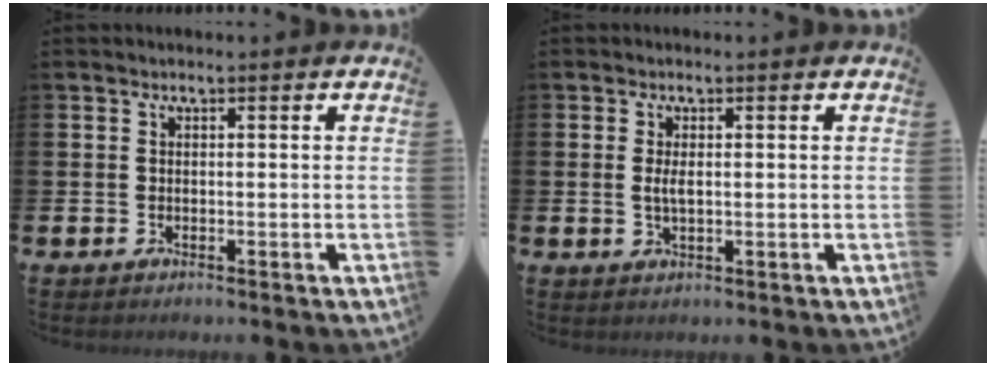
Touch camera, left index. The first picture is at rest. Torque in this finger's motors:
{"motor_torque": [0.40, 0.24, 0.05, 0.03]}